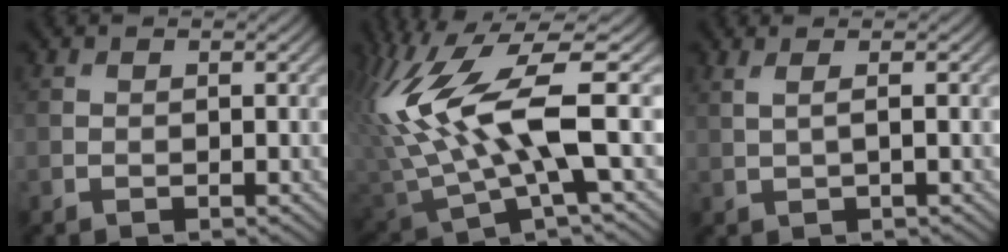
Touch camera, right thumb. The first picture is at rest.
{"total": 14.8, "force": [2.2, 5.5, 13.6], "torque": [-0.318, 0.004, 0.043]}
{"total": 1.7, "force": [0.6, 0.2, 1.6], "torque": [-0.027, -0.002, 0.013]}